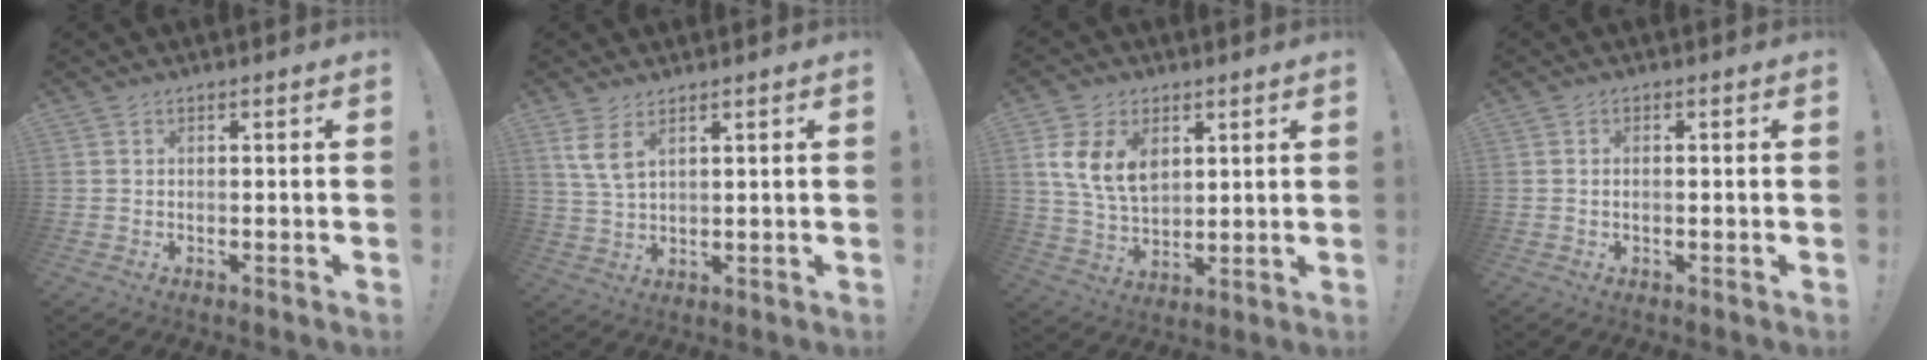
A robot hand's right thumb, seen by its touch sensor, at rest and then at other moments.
{"total": 5.7, "force": [3.1, 2.2, 4.2], "torque": [-0.076, -0.014, 0.060]}
{"total": 12.6, "force": [4.7, 8.6, 7.9], "torque": [-0.142, -0.014, 0.091]}
{"total": 0.9, "force": [-0.5, 0.5, 0.6], "torque": [-0.018, 0.006, -0.007]}